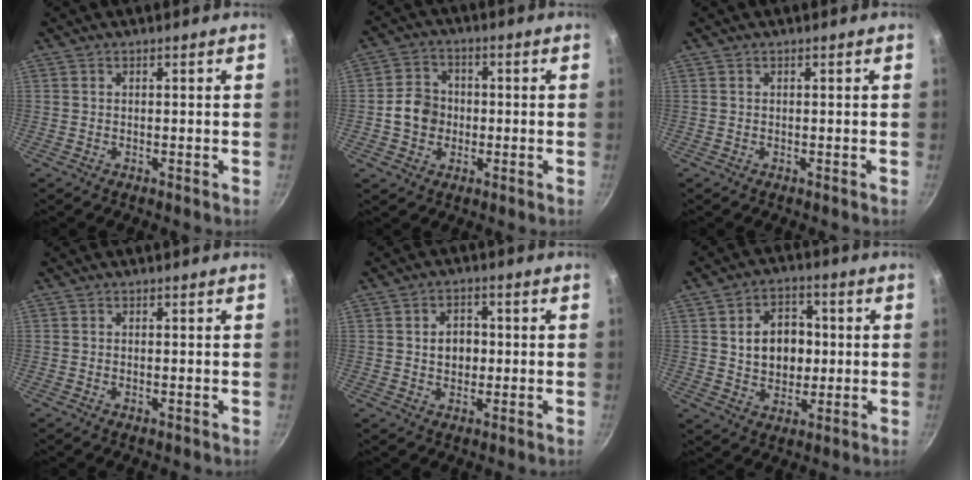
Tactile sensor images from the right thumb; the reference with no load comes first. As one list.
[{"total": 7.1, "force": [-0.8, 6.2, 3.3], "torque": [-0.028, 0.018, -0.024]}, {"total": 0.0}, {"total": 0.9, "force": [-0.1, 0.4, 0.8], "torque": [-0.013, 0.000, -0.003]}, {"total": 5.3, "force": [0.3, 4.2, 3.3], "torque": [-0.029, 0.007, 0.003]}, {"total": 11.2, "force": [1.2, 8.5, 7.1], "torque": [-0.078, 0.004, 0.022]}]